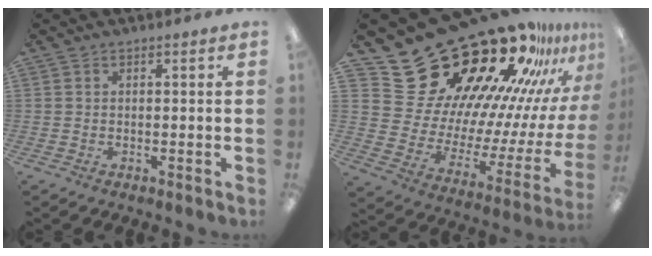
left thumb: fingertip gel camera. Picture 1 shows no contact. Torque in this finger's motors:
{"motor_torque": [2.10, 2.63, 1.20, -1.57, 0.06]}